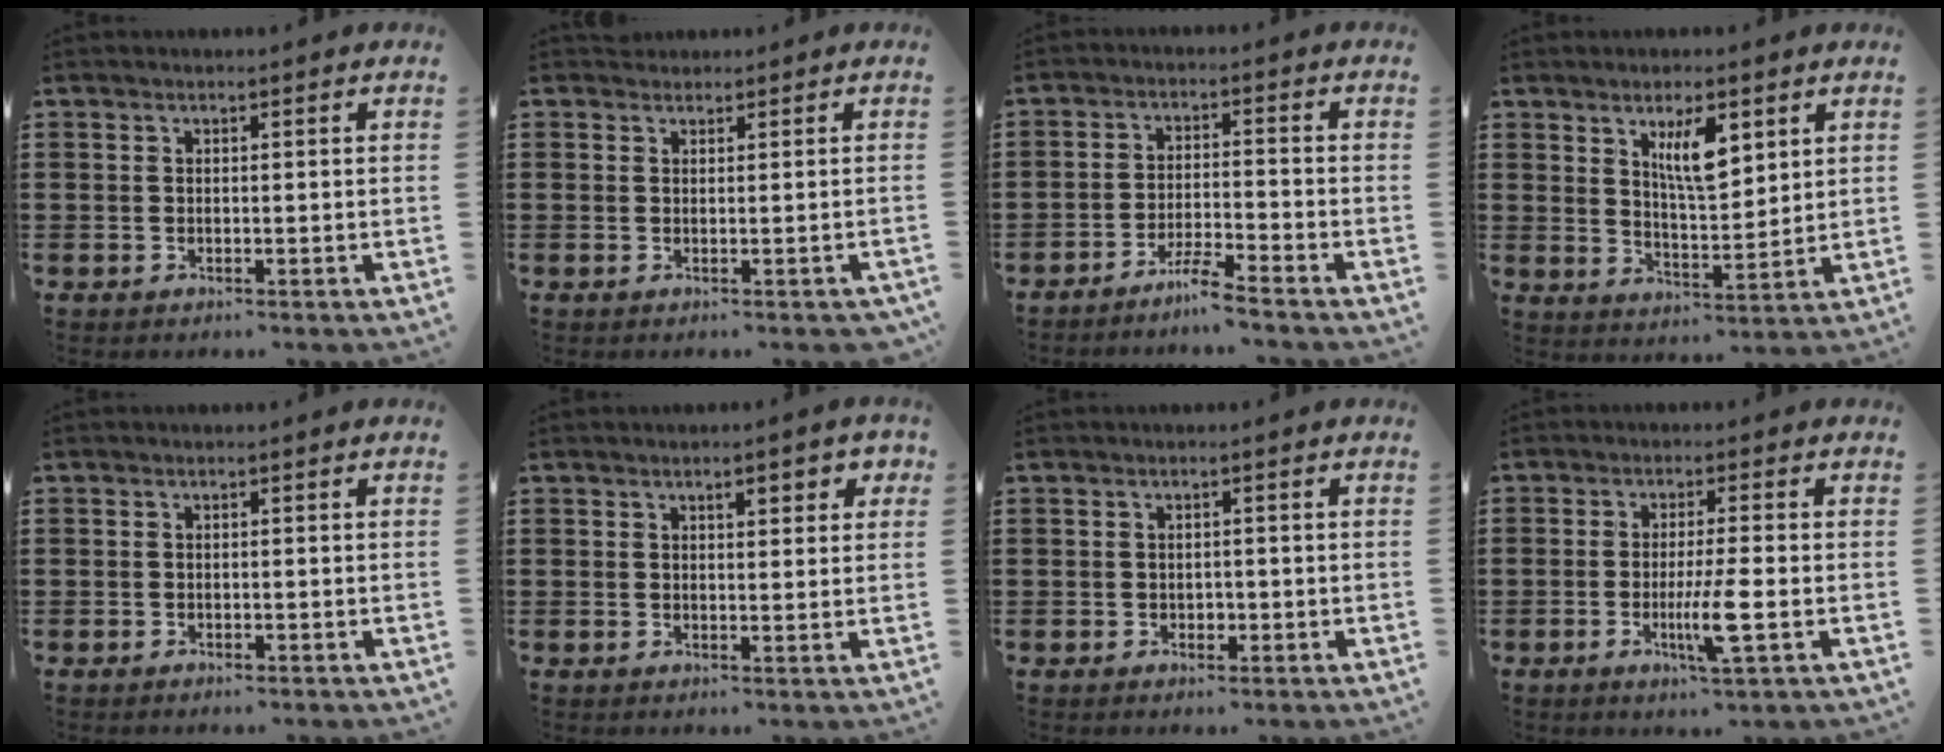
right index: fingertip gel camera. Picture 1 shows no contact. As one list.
[{"total": 0.9, "force": [0.7, 0.6, 0.0], "torque": [-0.002, 0.001, 0.014]}, {"total": 4.3, "force": [-3.9, -0.5, 1.6], "torque": [-0.044, -0.009, -0.081]}, {"total": 6.8, "force": [3.3, 2.3, 5.5], "torque": [-0.100, -0.001, 0.053]}, {"total": 0.6, "force": [-0.5, 0.1, 0.1], "torque": [-0.005, -0.002, -0.011]}, {"total": 2.7, "force": [1.3, 1.0, 2.1], "torque": [-0.028, 0.000, 0.016]}, {"total": 1.1, "force": [-0.4, 0.8, 0.6], "torque": [-0.013, 0.002, -0.008]}, {"total": 6.2, "force": [-1.8, 0.2, 5.9], "torque": [-0.112, -0.019, -0.034]}]